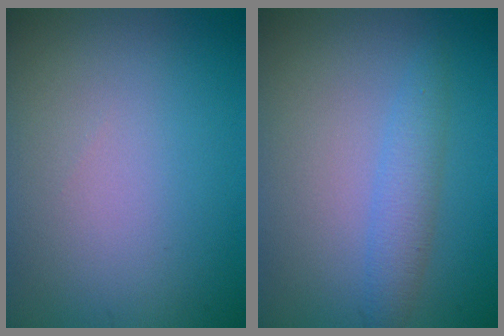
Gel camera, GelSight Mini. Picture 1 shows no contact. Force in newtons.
{"total": 2.3, "press": 2.3, "slide": 0.1}